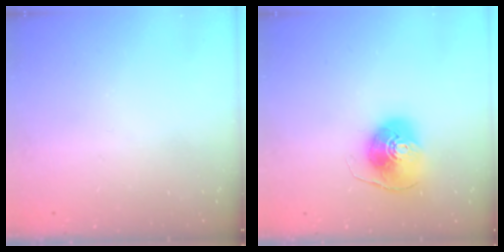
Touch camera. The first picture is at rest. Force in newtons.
{"total": 9.9, "press": 9.8, "slide": 1.1}